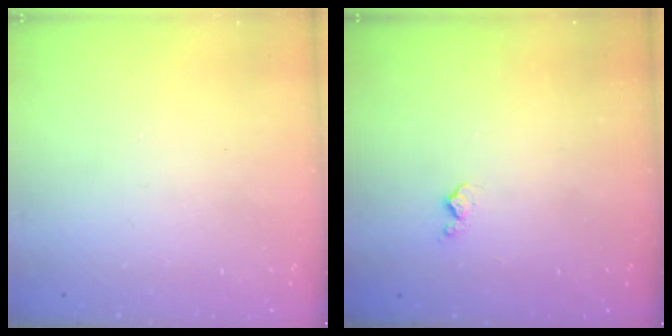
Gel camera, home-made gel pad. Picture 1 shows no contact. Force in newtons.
{"total": 3.9, "press": 3.8, "slide": 0.4}